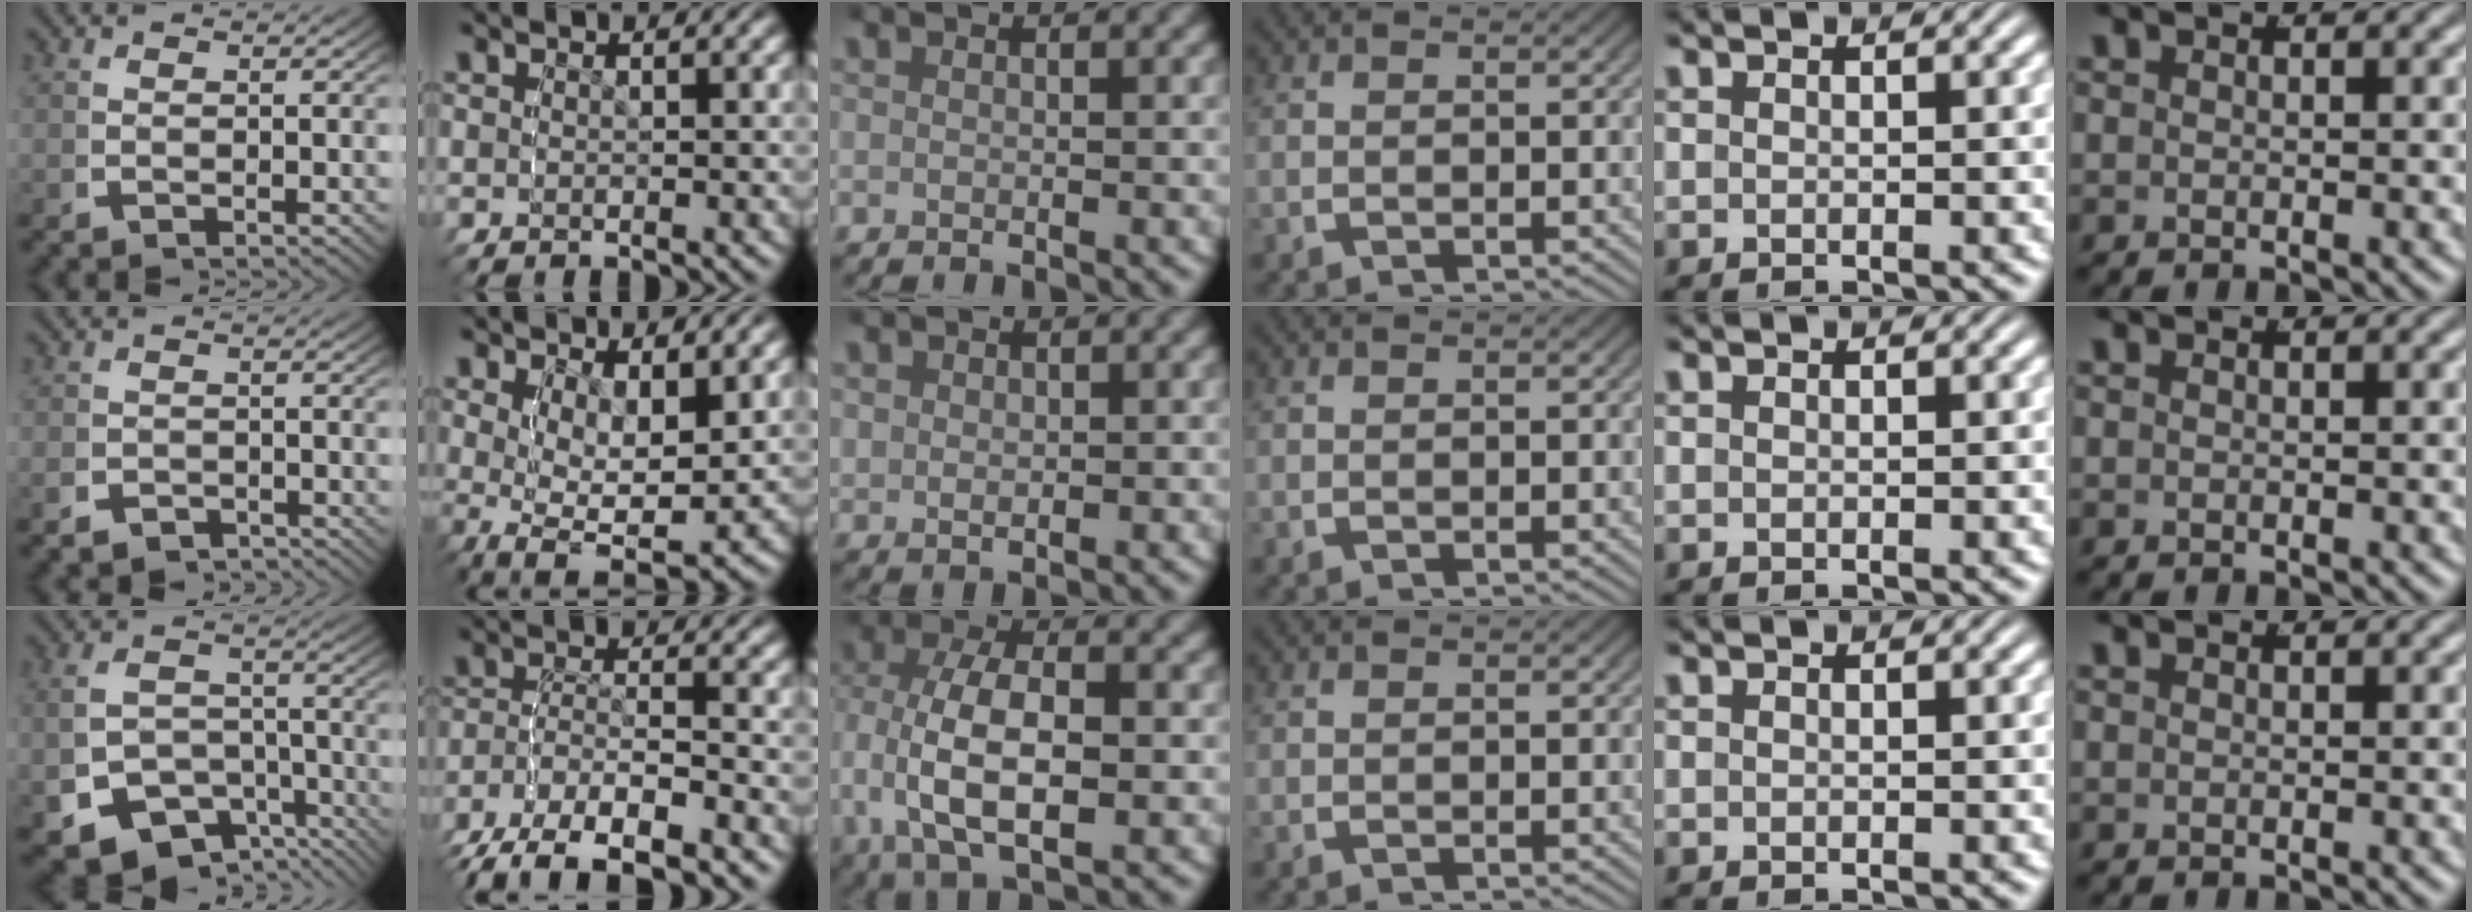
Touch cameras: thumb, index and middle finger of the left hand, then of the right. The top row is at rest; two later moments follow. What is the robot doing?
{"motion": "grasp_and_lifting", "object": "cloth"}